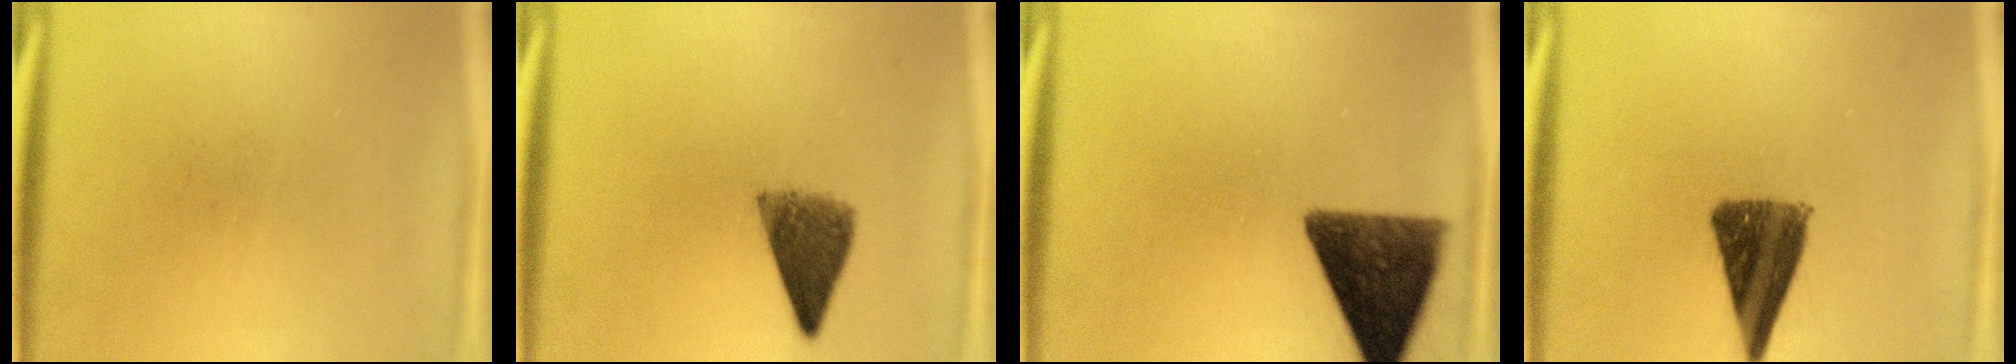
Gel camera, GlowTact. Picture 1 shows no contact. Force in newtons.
{"total": 6.3}
{"total": 12.3}
{"total": 10.7}